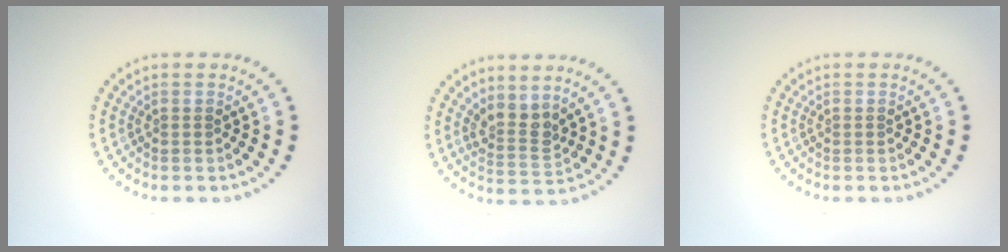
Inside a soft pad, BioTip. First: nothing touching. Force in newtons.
{"total": 2.7, "press": 2.0, "slide": 1.7}
{"total": 0.0}